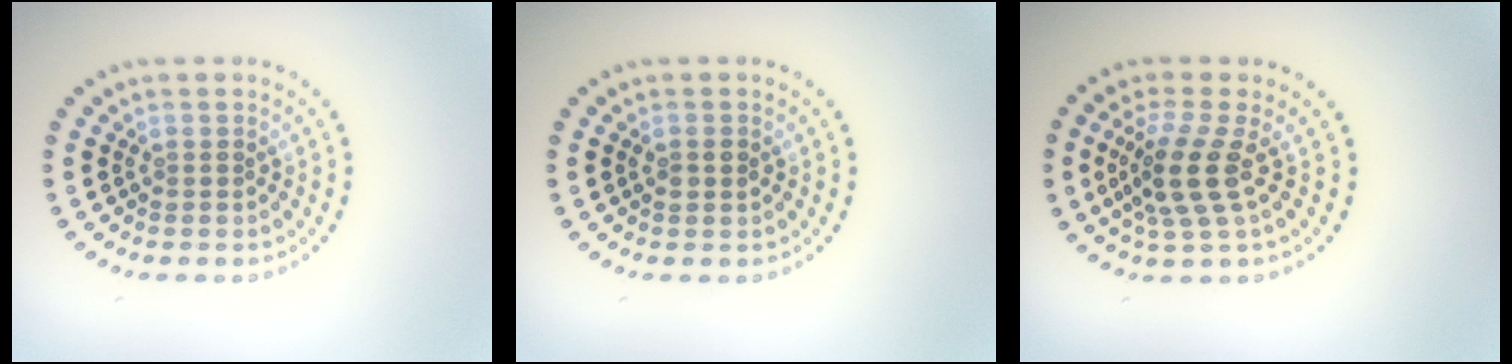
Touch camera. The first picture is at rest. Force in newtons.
{"total": 1.0, "press": 1.0, "slide": 0.2}
{"total": 3.9, "press": 3.1, "slide": 2.5}